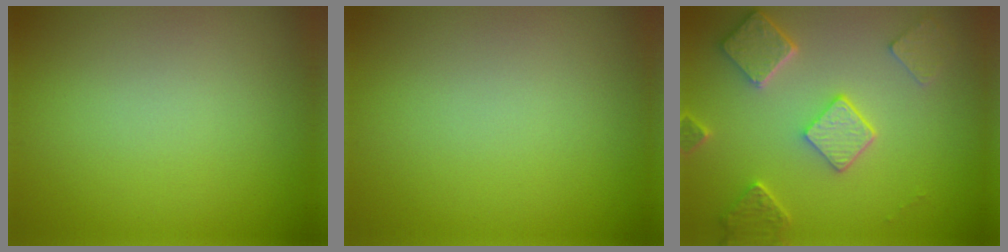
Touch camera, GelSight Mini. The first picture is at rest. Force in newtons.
{"total": 0.0}
{"total": 5.0, "press": 4.0, "slide": 3.1}